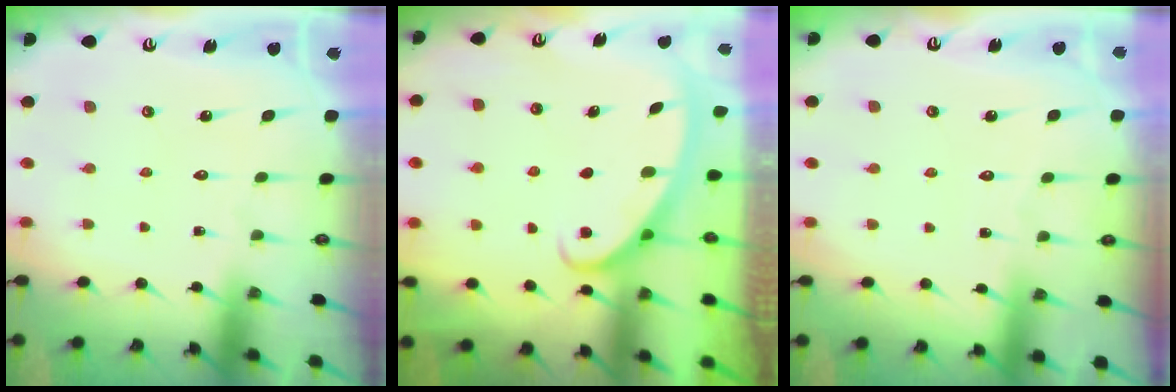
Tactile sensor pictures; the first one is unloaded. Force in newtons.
{"total": 2.8, "press": 2.8, "slide": 0.5}
{"total": 1.7, "press": 1.7, "slide": 0.2}